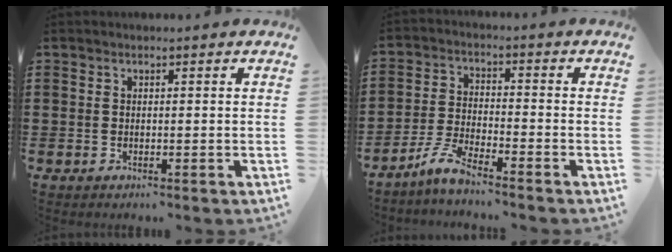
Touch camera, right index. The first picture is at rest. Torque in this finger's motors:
{"motor_torque": [-0.73, 0.74, 0.16, 0.03]}